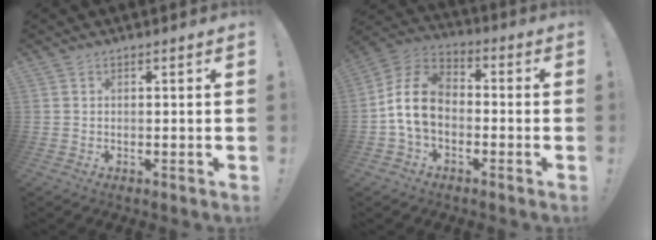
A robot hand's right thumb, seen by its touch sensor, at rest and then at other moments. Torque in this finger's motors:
{"motor_torque": [0.10, 0.44, 0.18, -0.04, 0.09]}